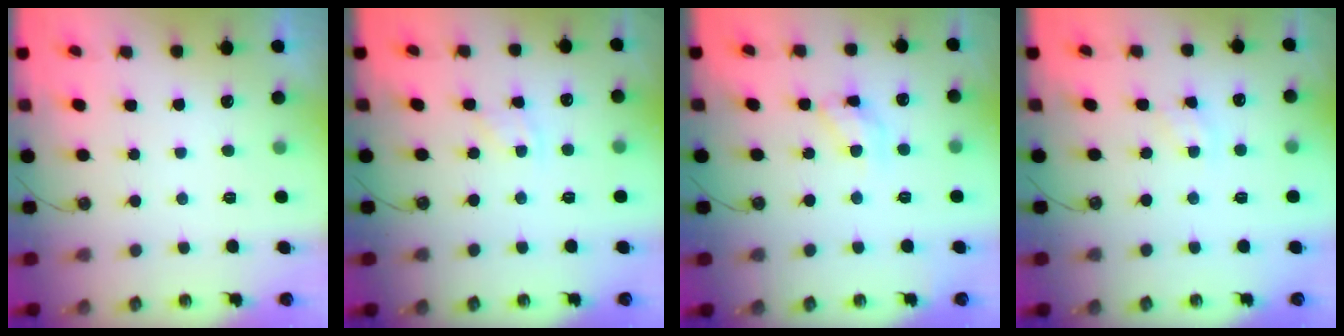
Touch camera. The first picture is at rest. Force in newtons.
{"total": 4.6, "press": 4.5, "slide": 0.7}
{"total": 10.0, "press": 10.0, "slide": 0.1}
{"total": 2.4, "press": 2.3, "slide": 0.4}